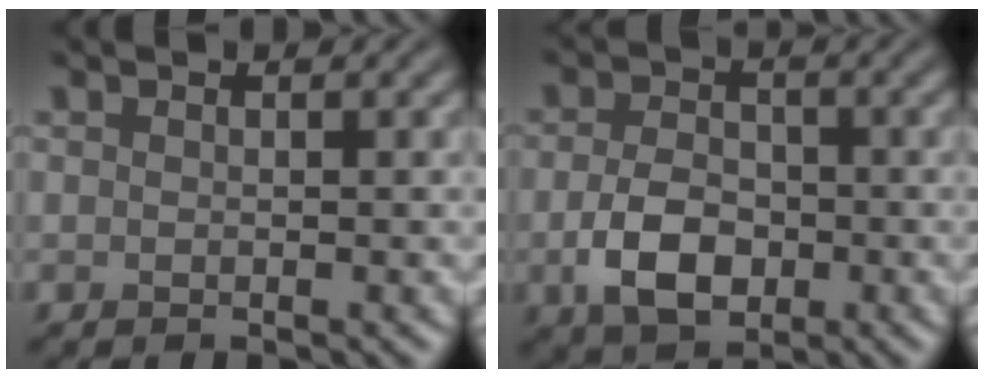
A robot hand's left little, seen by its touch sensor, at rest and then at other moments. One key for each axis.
{"total": 4.9, "fx": -1.5, "fy": 3.3, "fz": 3.3, "tx": -0.069, "ty": -0.007, "tz": -0.033}